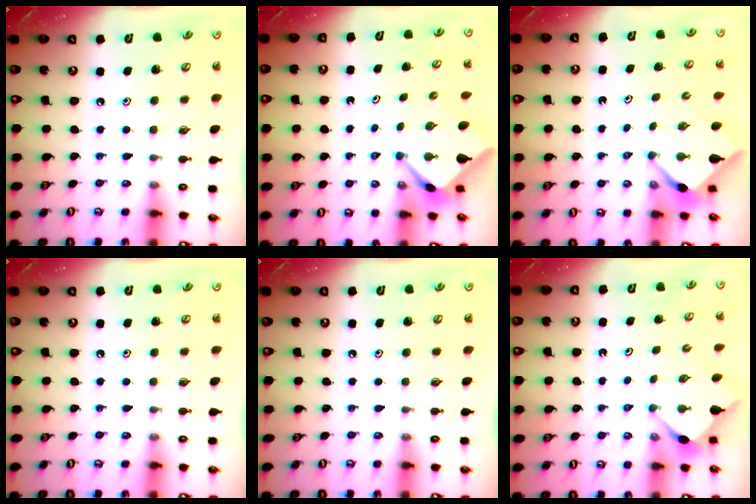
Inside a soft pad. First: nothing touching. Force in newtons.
{"total": 2.6, "press": 2.6, "slide": 0.3}
{"total": 2.4, "press": 2.4, "slide": 0.3}
{"total": 0.0}
{"total": 0.0}
{"total": 2.8, "press": 2.8, "slide": 0.3}